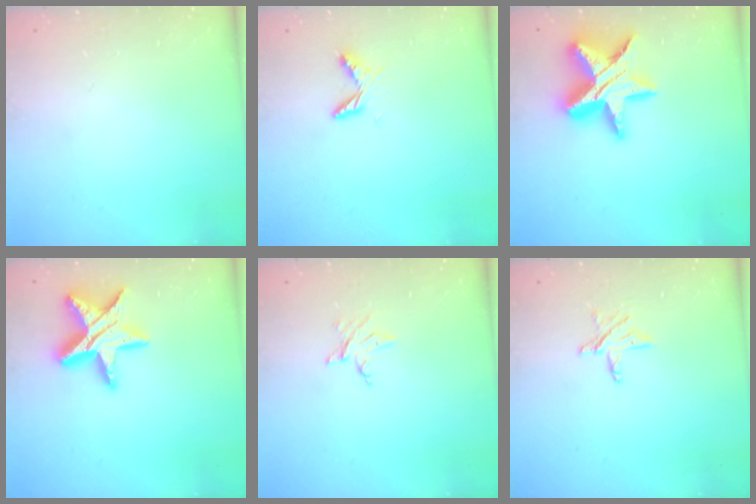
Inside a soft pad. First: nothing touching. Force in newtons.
{"total": 4.2, "press": 4.2, "slide": 0.4}
{"total": 19.6, "press": 19.6, "slide": 1.3}
{"total": 16.4, "press": 16.4, "slide": 1.3}
{"total": 2.5, "press": 2.5, "slide": 0.4}
{"total": 5.2, "press": 5.2, "slide": 0.5}